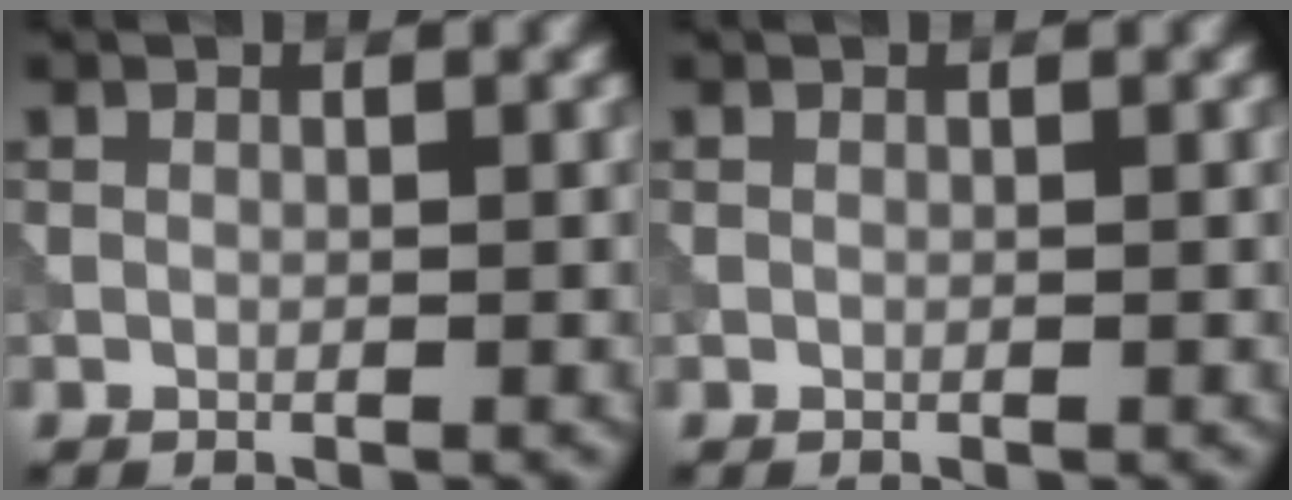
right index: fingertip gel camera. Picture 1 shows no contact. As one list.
[{"total": 0.0}]